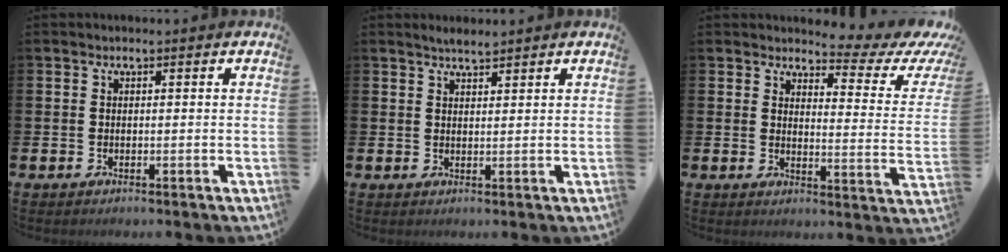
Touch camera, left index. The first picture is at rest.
{"total": 2.4, "force": [2.3, 0.3, 0.6], "torque": [0.001, -0.007, 0.037]}
{"total": 3.6, "force": [3.0, 1.3, 1.5], "torque": [-0.023, -0.035, 0.038]}